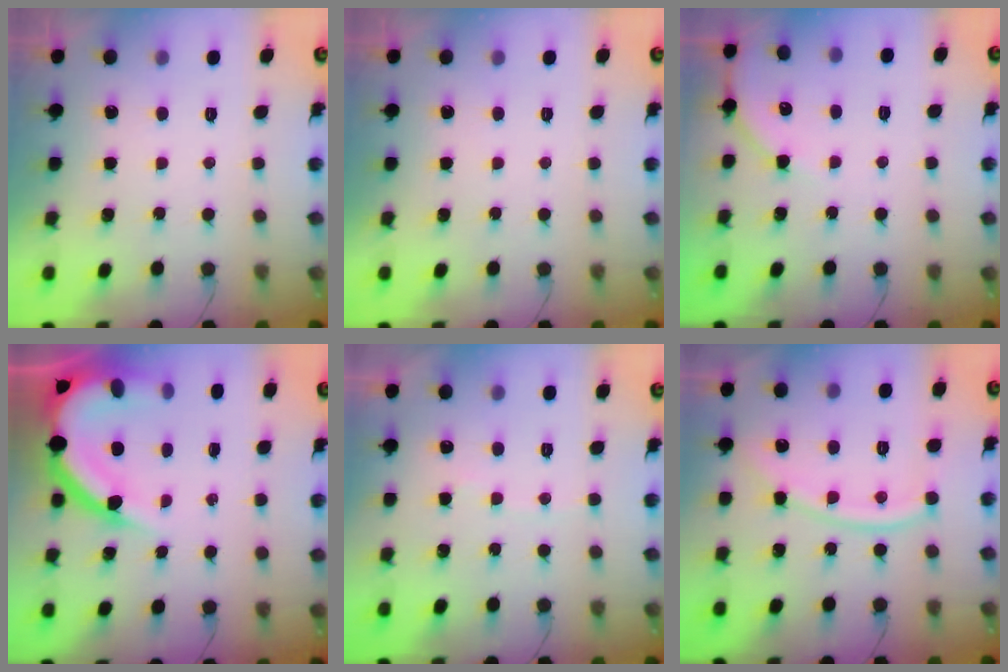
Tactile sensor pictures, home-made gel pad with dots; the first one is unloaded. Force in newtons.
{"total": 0.0}
{"total": 5.9, "press": 5.8, "slide": 0.8}
{"total": 16.2, "press": 16.2, "slide": 1.6}
{"total": 3.2, "press": 3.1, "slide": 0.5}
{"total": 11.5, "press": 11.4, "slide": 1.3}